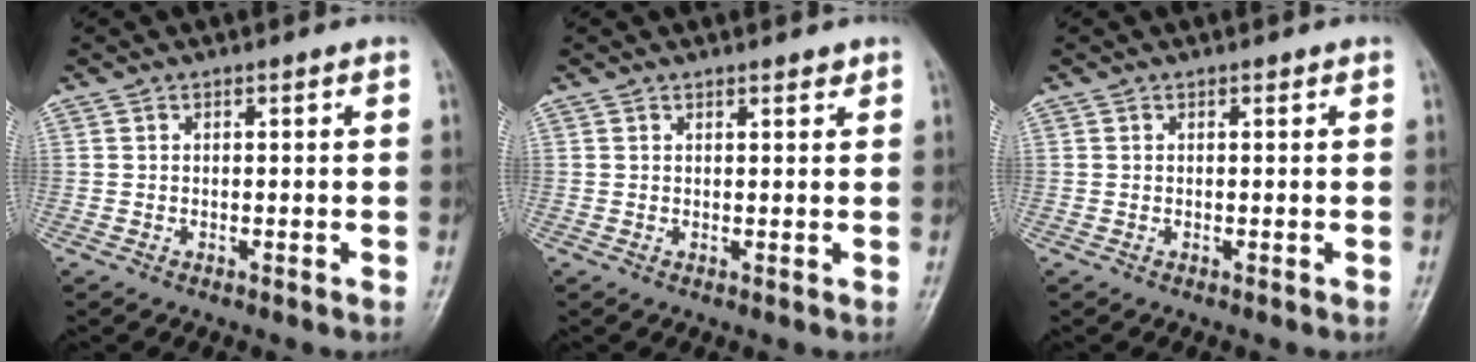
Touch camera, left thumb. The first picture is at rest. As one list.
[{"total": 1.3, "force": [1.0, 0.5, 0.6], "torque": [-0.006, -0.006, 0.013]}, {"total": 0.0}]